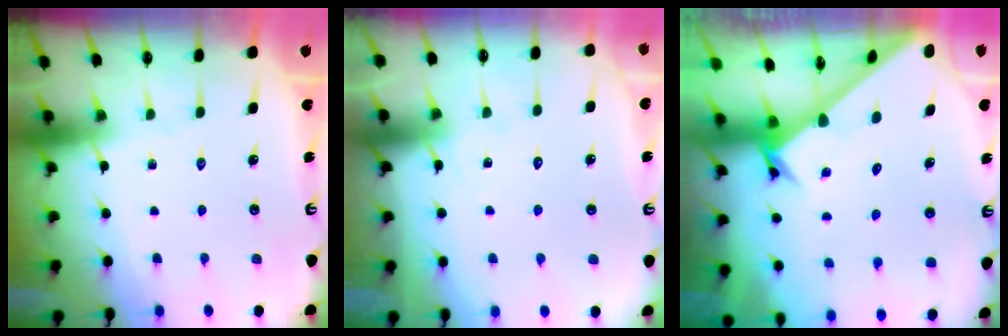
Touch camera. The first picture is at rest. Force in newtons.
{"total": 6.5, "press": 6.5, "slide": 0.5}
{"total": 2.6, "press": 2.6, "slide": 0.2}